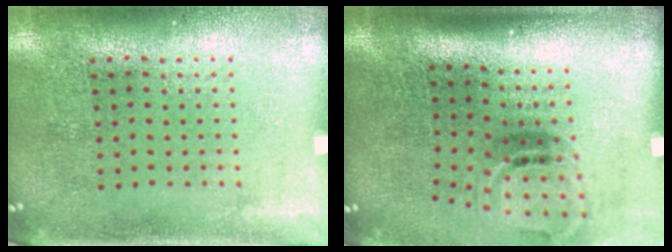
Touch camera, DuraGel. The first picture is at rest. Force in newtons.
{"total": 2.0, "press": 1.2, "slide": 1.6}